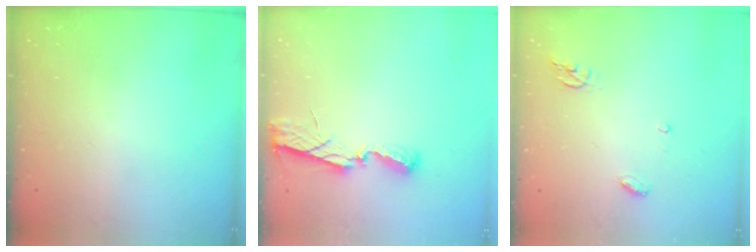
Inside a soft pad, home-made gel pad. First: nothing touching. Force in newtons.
{"total": 6.2, "press": 6.2, "slide": 0.2}
{"total": 5.3, "press": 5.3, "slide": 0.3}